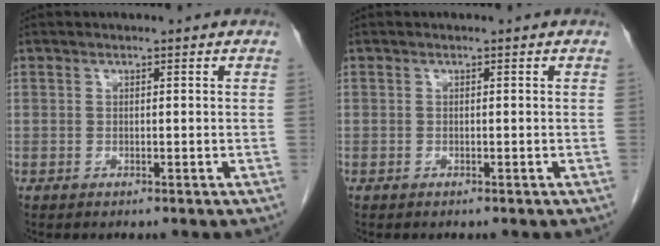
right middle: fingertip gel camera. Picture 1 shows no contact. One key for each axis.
{"total": 0.0}